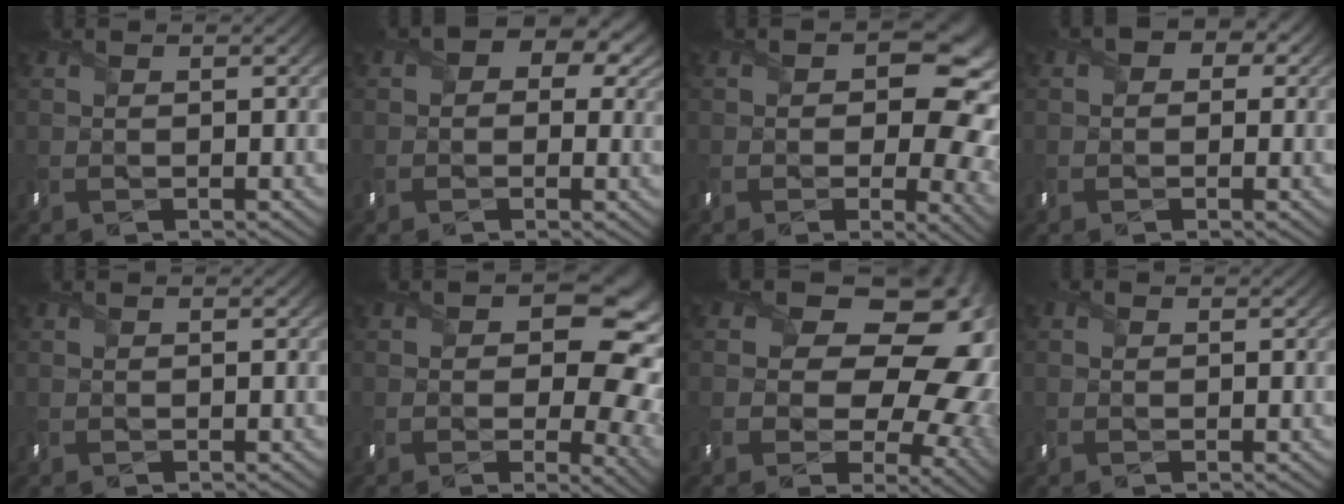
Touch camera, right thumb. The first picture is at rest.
{"total": 6.1, "force": [1.7, 4.4, 3.8], "torque": [-0.046, 0.012, 0.012]}
{"total": 12.3, "force": [0.8, 8.5, 8.9], "torque": [-0.098, -0.023, 0.025]}
{"total": 2.7, "force": [0.4, 2.3, 1.2], "torque": [-0.011, 0.007, -0.007]}
{"total": 0.0}
{"total": 14.1, "force": [1.0, 10.0, 9.9], "torque": [-0.100, -0.018, 0.025]}
{"total": 17.9, "force": [3.2, 12.4, 12.5], "torque": [-0.170, -0.015, 0.066]}
{"total": 0.6, "force": [0.0, 0.6, 0.1], "torque": [-0.002, -0.003, -0.003]}